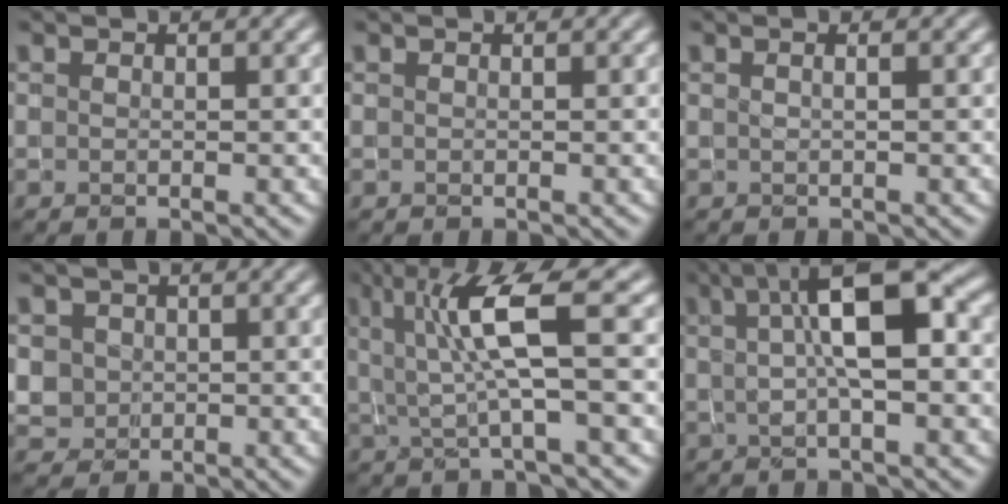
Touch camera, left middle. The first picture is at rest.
{"total": 0.0}
{"total": 1.1, "force": [0.3, 0.5, 0.9], "torque": [-0.003, -0.007, -0.006]}
{"total": 2.2, "force": [0.1, 2.2, 0.5], "torque": [-0.018, -0.005, 0.015]}
{"total": 6.1, "force": [1.2, 0.8, 5.9], "torque": [-0.119, 0.000, 0.023]}
{"total": 8.0, "force": [1.4, 2.5, 7.5], "torque": [-0.113, 0.017, 0.015]}